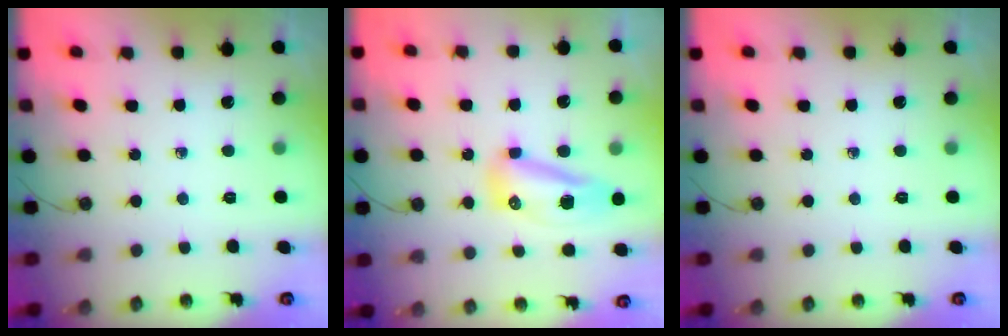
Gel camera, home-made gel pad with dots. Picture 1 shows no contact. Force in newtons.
{"total": 13.3, "press": 11.2, "slide": 7.0}
{"total": 0.0}